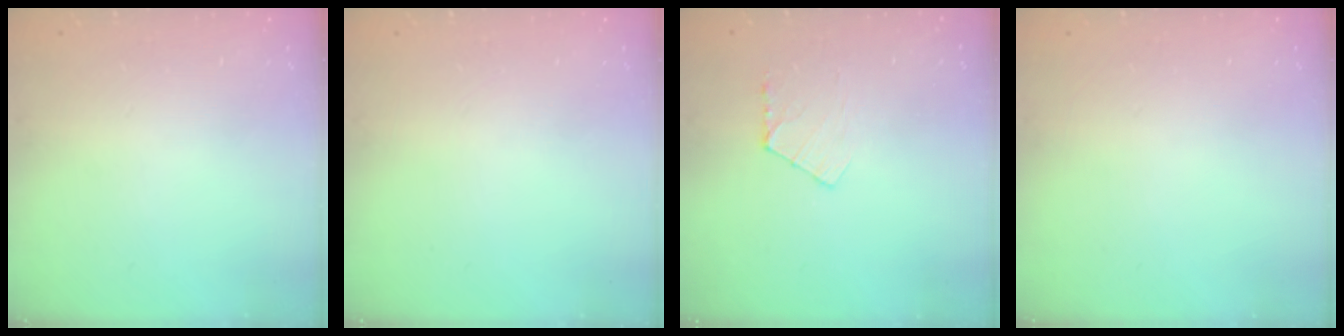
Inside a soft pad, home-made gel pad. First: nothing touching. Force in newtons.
{"total": 0.0}
{"total": 4.6, "press": 4.6, "slide": 0.5}
{"total": 0.0}